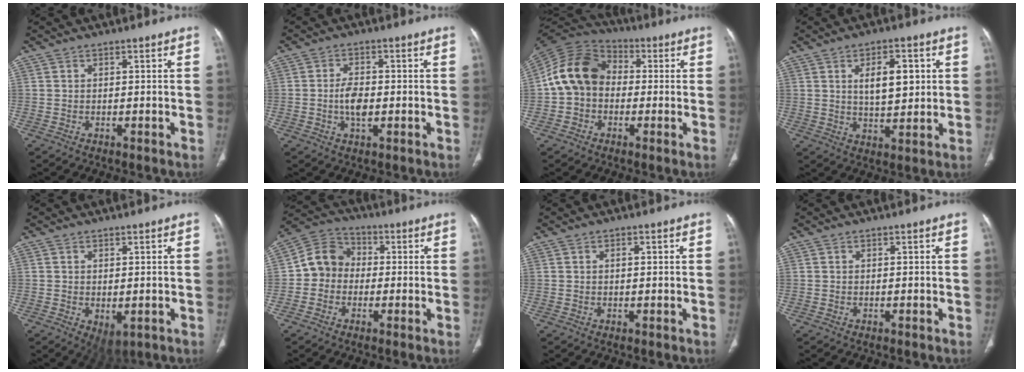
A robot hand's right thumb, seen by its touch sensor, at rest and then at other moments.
{"total": 4.8, "force": [-0.7, 2.6, 4.0], "torque": [-0.070, 0.004, -0.014]}
{"total": 12.5, "force": [-0.2, 10.0, 7.4], "torque": [-0.130, 0.035, -0.021]}
{"total": 8.5, "force": [2.3, 4.1, 7.1], "torque": [-0.090, -0.009, 0.042]}
{"total": 3.7, "force": [-0.9, 2.1, 2.9], "torque": [-0.039, -0.006, 0.002]}
{"total": 8.4, "force": [-0.7, 7.5, 3.7], "torque": [-0.047, 0.032, -0.029]}
{"total": 1.1, "force": [0.3, 0.4, 0.9], "torque": [-0.016, 0.004, 0.005]}
{"total": 0.0}